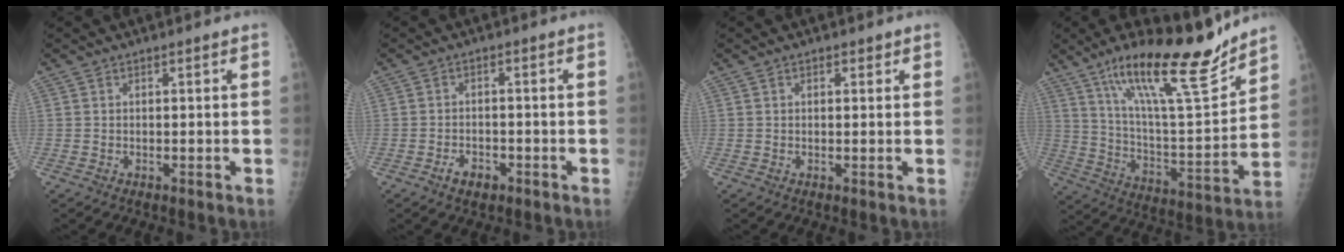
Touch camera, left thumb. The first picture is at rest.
{"total": 3.2, "force": [-1.9, 2.0, 1.7], "torque": [-0.023, 0.010, -0.028]}
{"total": 1.1, "force": [0.6, 0.7, 0.5], "torque": [-0.001, -0.002, 0.006]}
{"total": 21.9, "force": [15.7, 4.4, 14.6], "torque": [-0.213, -0.081, 0.270]}